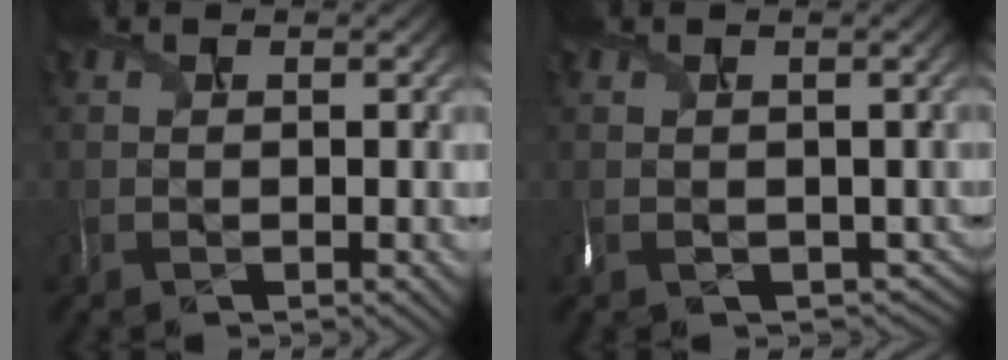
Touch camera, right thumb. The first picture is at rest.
{"total": 2.5, "force": [-0.7, 2.1, 1.3], "torque": [-0.033, -0.016, 0.005]}